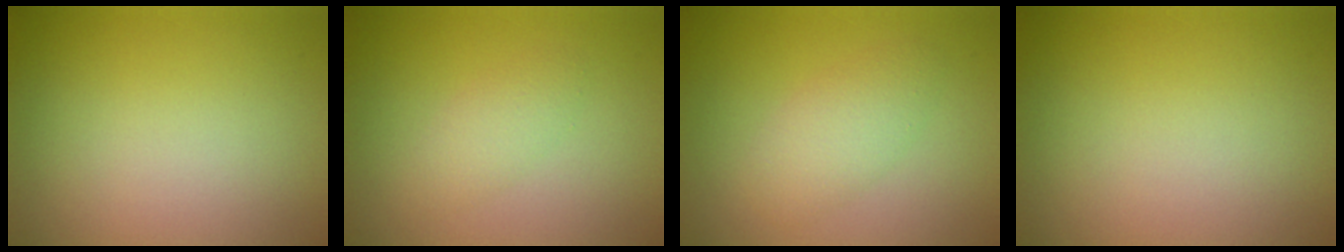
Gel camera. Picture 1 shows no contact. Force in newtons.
{"total": 1.8, "press": 1.8, "slide": 0.1}
{"total": 2.7, "press": 2.7, "slide": 0.1}
{"total": 0.0}